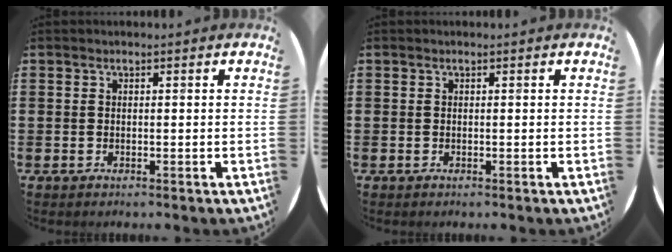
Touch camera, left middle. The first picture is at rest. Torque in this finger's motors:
{"motor_torque": [0.00, 0.00, 0.01, 0.01]}